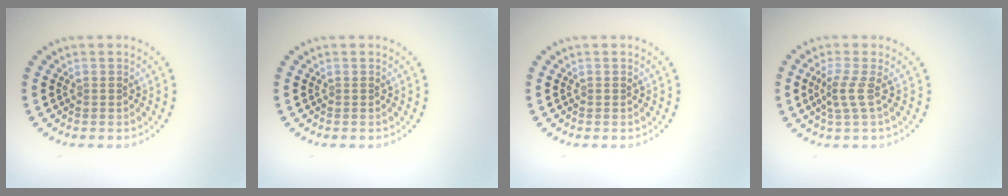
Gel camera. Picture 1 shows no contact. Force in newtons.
{"total": 0.0}
{"total": 0.0}
{"total": 2.0, "press": 1.3, "slide": 1.5}